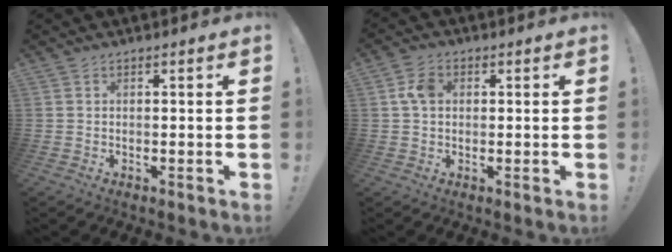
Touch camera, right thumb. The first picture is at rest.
{"total": 5.9, "force": [0.9, 4.3, 3.9], "torque": [-0.069, 0.012, 0.020]}